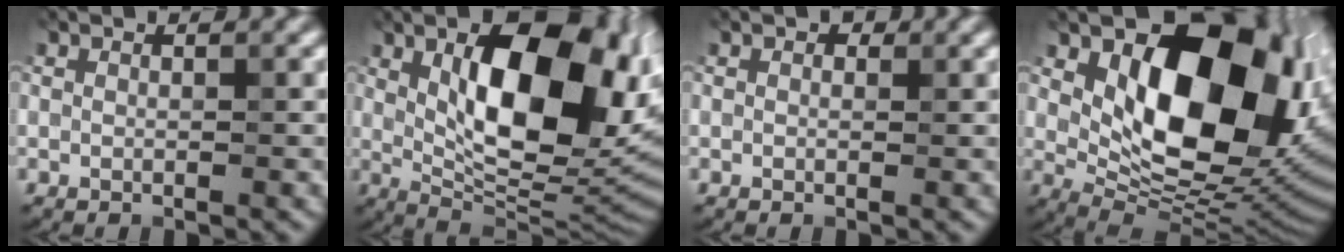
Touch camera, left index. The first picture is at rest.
{"total": 14.5, "force": [3.3, 6.4, 12.5], "torque": [-0.171, 0.003, 0.048]}
{"total": 0.7, "force": [0.3, 0.5, 0.3], "torque": [-0.001, -0.004, 0.000]}
{"total": 14.9, "force": [4.0, 8.3, 11.6], "torque": [-0.137, -0.009, 0.070]}